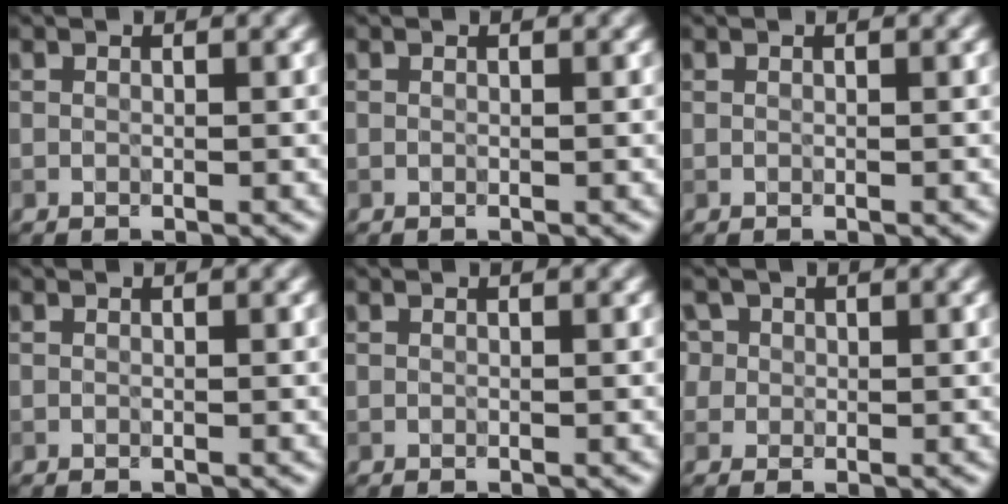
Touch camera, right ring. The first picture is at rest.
{"total": 0.0}
{"total": 0.0}
{"total": 0.0}
{"total": 0.0}
{"total": 2.7, "force": [1.1, 2.4, 0.7], "torque": [0.004, 0.022, -0.019]}